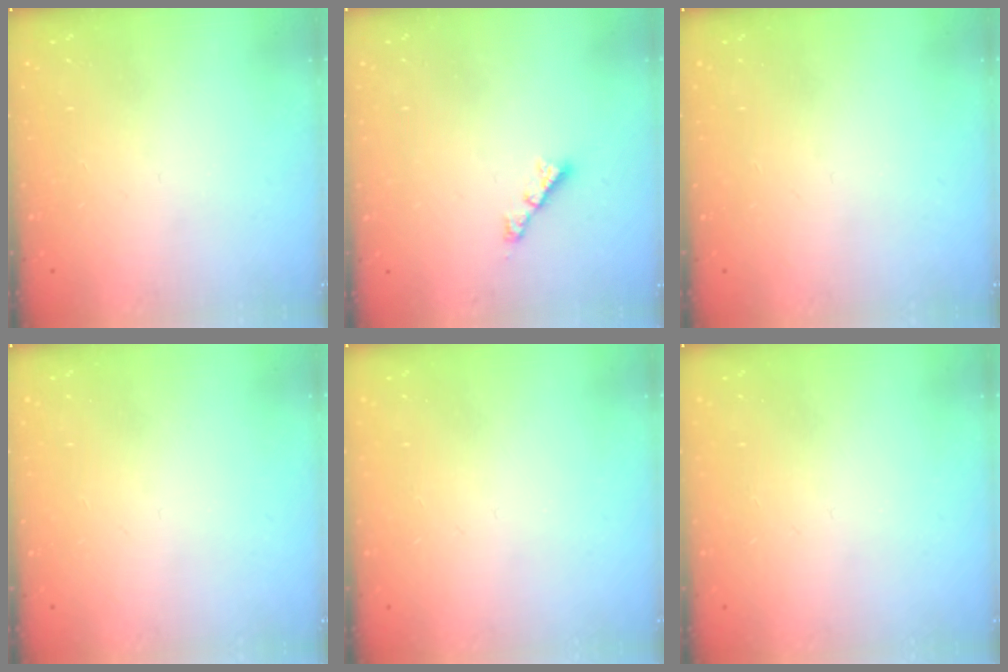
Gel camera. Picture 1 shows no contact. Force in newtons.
{"total": 2.4, "press": 2.4, "slide": 0.3}
{"total": 0.0}
{"total": 0.0}
{"total": 0.0}
{"total": 0.0}